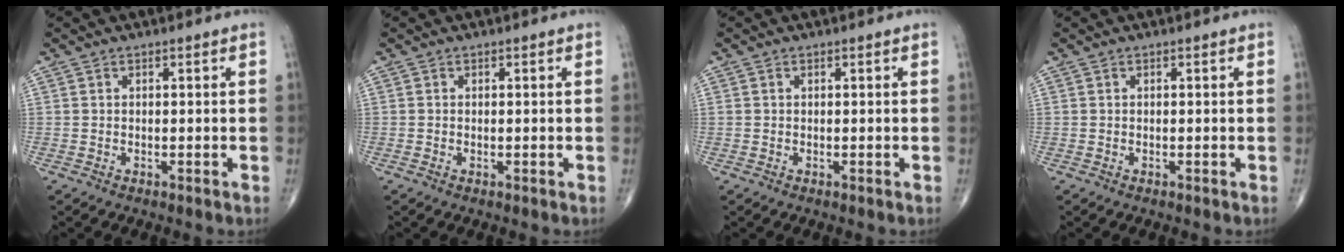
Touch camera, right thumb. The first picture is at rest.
{"total": 0.0}
{"total": 0.0}
{"total": 0.0}